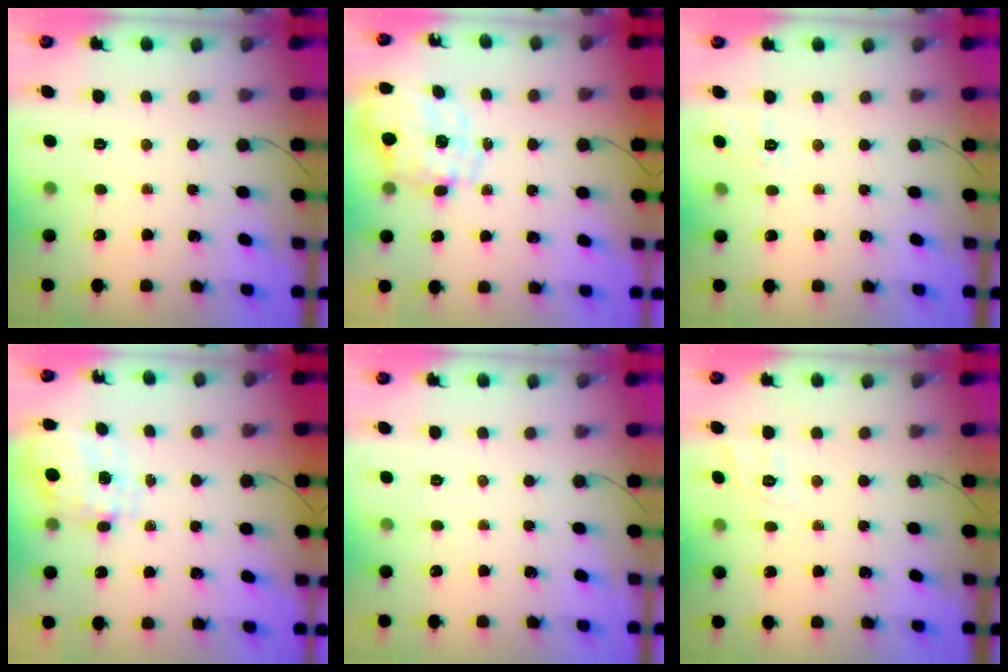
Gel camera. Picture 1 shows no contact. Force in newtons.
{"total": 2.7, "press": 2.5, "slide": 1.0}
{"total": 8.6, "press": 8.3, "slide": 2.2}
{"total": 1.5, "press": 1.4, "slide": 0.3}
{"total": 2.5, "press": 2.5, "slide": 0.5}
{"total": 2.0, "press": 0.4, "slide": 2.0}